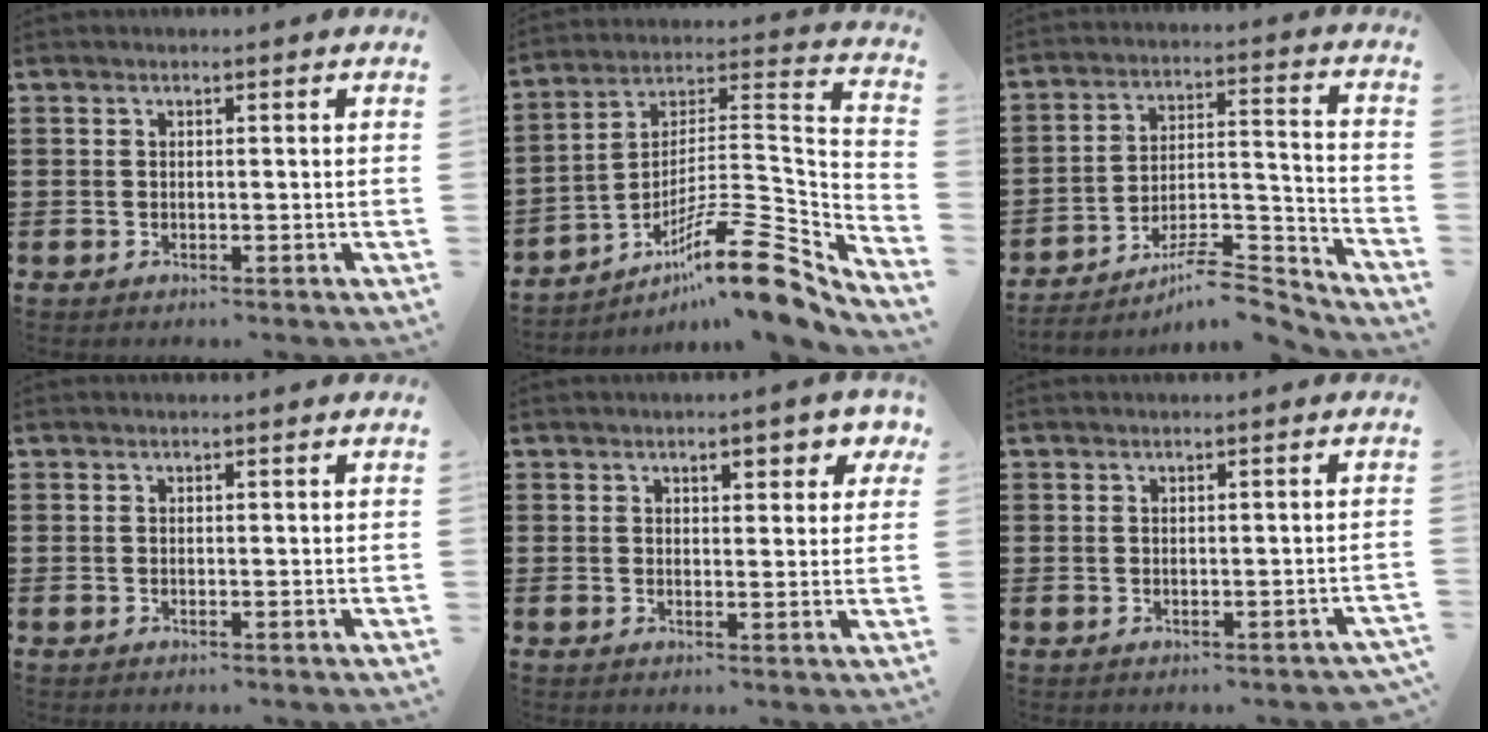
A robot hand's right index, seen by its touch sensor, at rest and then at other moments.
{"total": 14.3, "force": [-9.7, 2.7, 10.2], "torque": [-0.147, 0.021, -0.176]}
{"total": 8.2, "force": [-6.8, 2.0, 4.0], "torque": [-0.052, 0.014, -0.126]}
{"total": 0.0}
{"total": 3.5, "force": [2.0, 1.4, 2.4], "torque": [-0.030, 0.001, 0.028]}
{"total": 0.6, "force": [-0.3, 0.5, 0.0], "torque": [-0.002, 0.000, -0.007]}